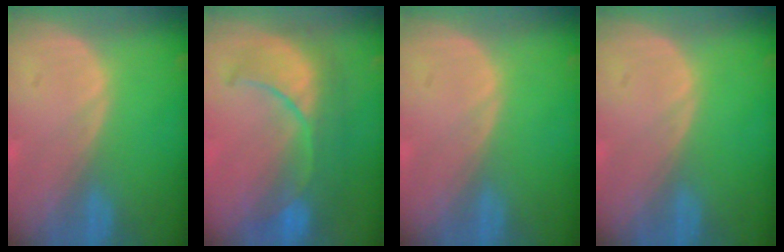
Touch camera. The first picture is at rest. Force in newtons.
{"total": 10.1, "press": 9.1, "slide": 4.4}
{"total": 0.0}
{"total": 0.0}